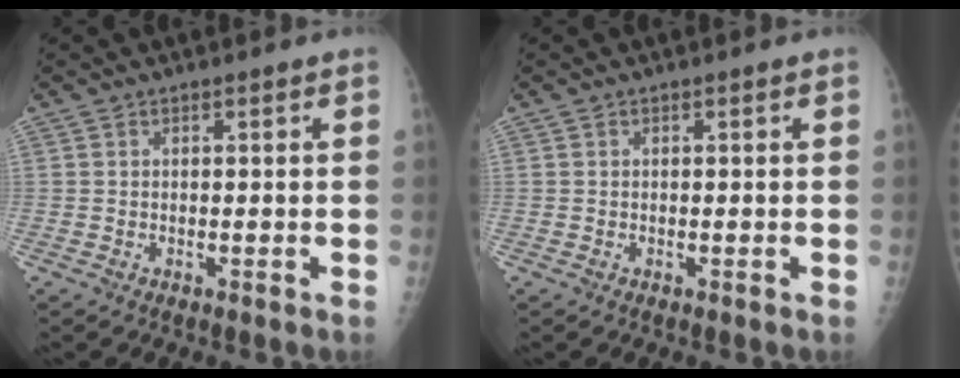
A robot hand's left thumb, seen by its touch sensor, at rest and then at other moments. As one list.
[{"total": 0.0}]